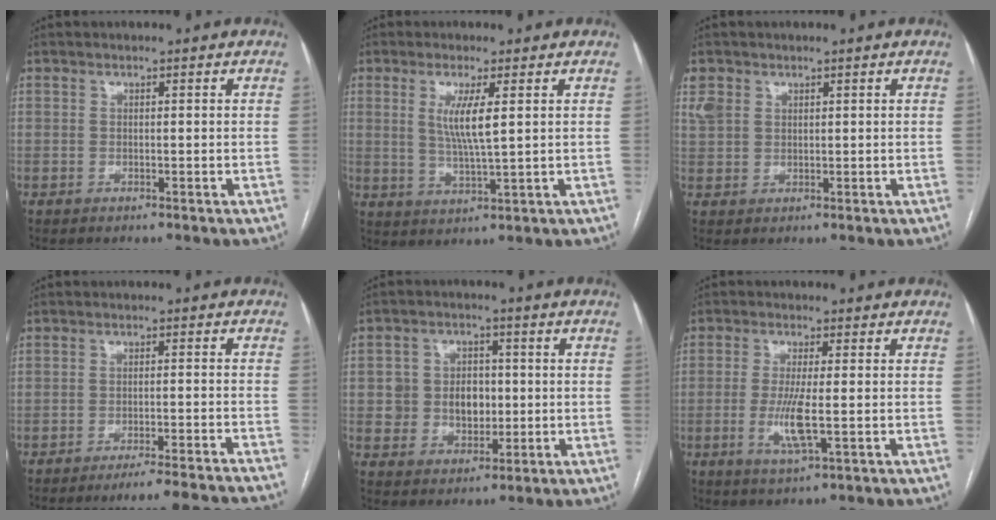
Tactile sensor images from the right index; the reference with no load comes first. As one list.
[{"total": 5.7, "force": [1.5, 0.1, 5.4], "torque": [-0.111, -0.011, 0.033]}, {"total": 2.9, "force": [1.6, 2.2, 0.9], "torque": [-0.028, 0.012, 0.040]}, {"total": 13.7, "force": [-12.8, -1.6, 4.6], "torque": [-0.031, -0.026, -0.166]}, {"total": 7.1, "force": [0.3, 6.0, 3.8], "torque": [-0.061, 0.020, 0.016]}, {"total": 5.6, "force": [-0.9, 0.5, 5.5], "torque": [-0.123, -0.015, -0.014]}]